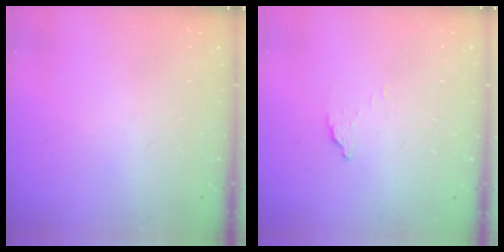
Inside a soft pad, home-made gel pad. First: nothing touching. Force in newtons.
{"total": 2.8, "press": 2.7, "slide": 0.3}